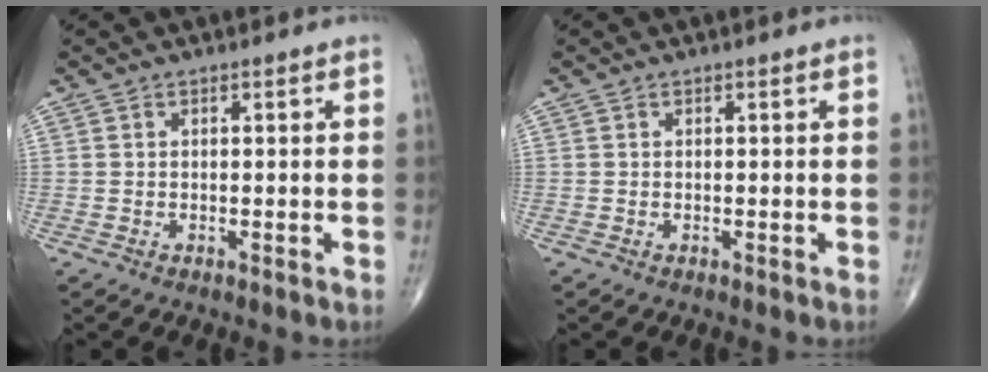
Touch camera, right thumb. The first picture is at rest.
{"total": 0.0}